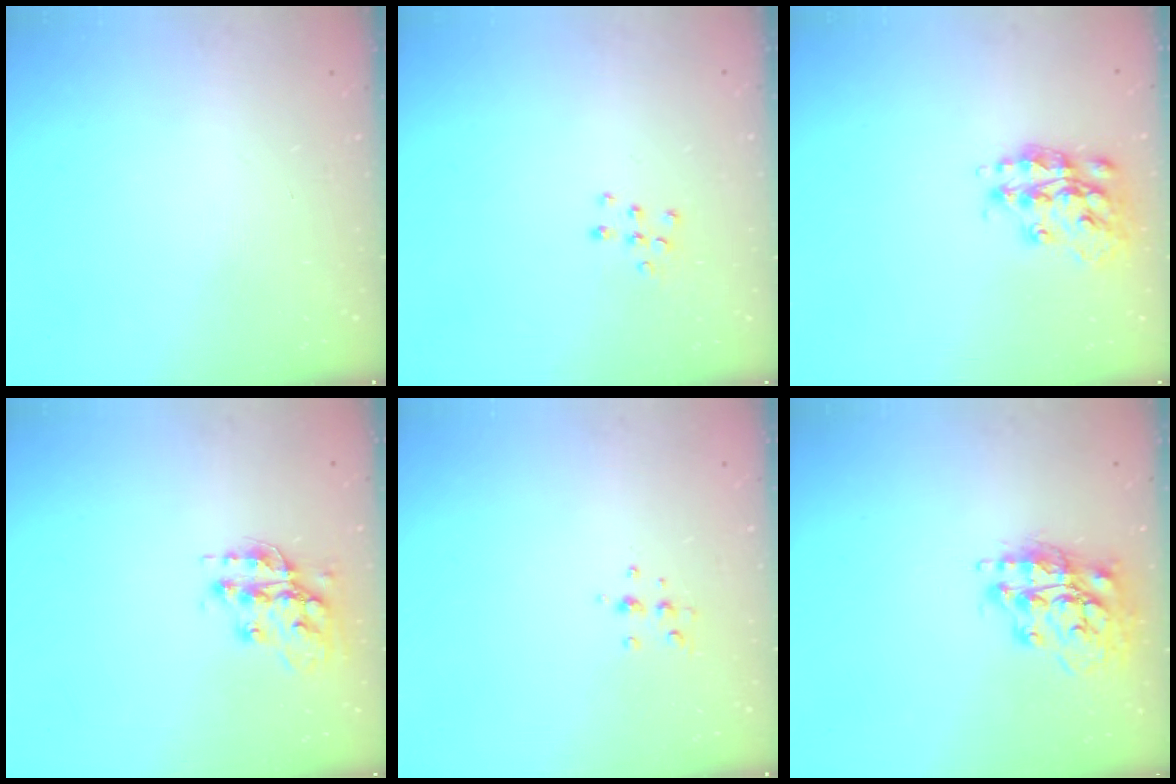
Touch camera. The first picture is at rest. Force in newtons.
{"total": 6.8, "press": 6.8, "slide": 0.4}
{"total": 15.9, "press": 15.8, "slide": 1.0}
{"total": 15.4, "press": 15.4, "slide": 1.0}
{"total": 6.2, "press": 6.1, "slide": 0.8}
{"total": 16.3, "press": 16.2, "slide": 1.1}